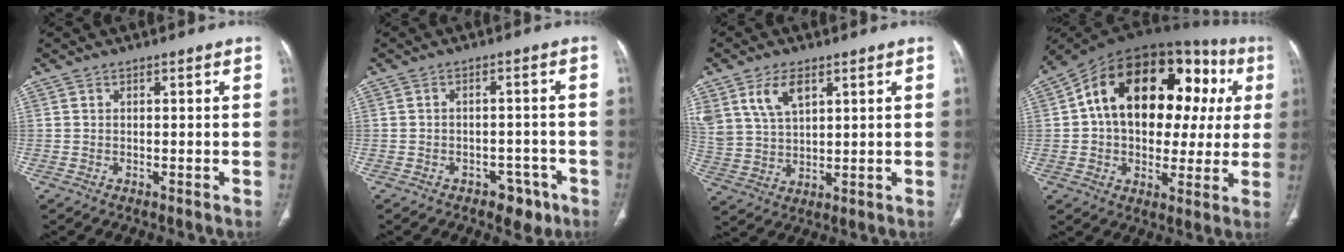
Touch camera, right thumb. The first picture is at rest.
{"total": 5.0, "force": [-3.0, 3.2, 2.4], "torque": [-0.009, 0.022, -0.036]}
{"total": 9.3, "force": [4.7, 5.3, 6.0], "torque": [-0.113, -0.013, 0.103]}
{"total": 27.8, "force": [5.5, 17.0, 21.3], "torque": [-0.295, 0.056, 0.083]}